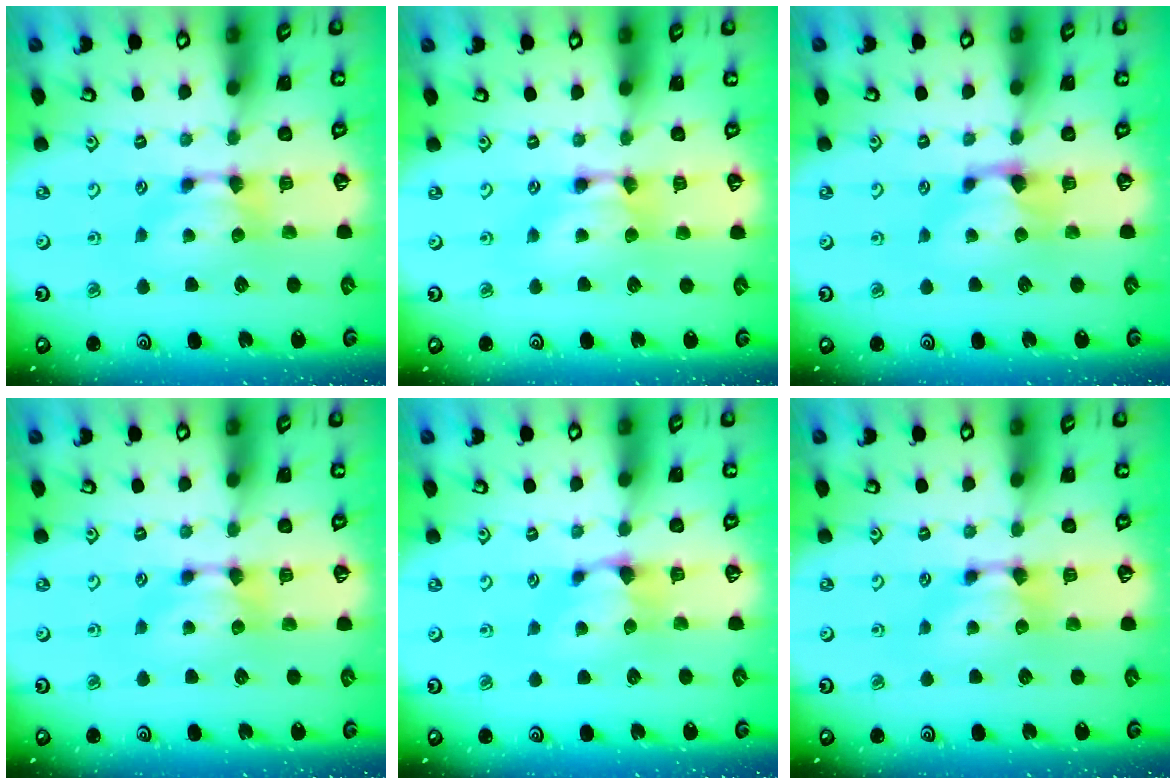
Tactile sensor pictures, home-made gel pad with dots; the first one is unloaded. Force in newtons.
{"total": 1.7, "press": 1.7, "slide": 0.2}
{"total": 0.9, "press": 0.4, "slide": 0.7}
{"total": 0.0}
{"total": 2.4, "press": 2.3, "slide": 0.6}
{"total": 0.6, "press": 0.0, "slide": 0.6}